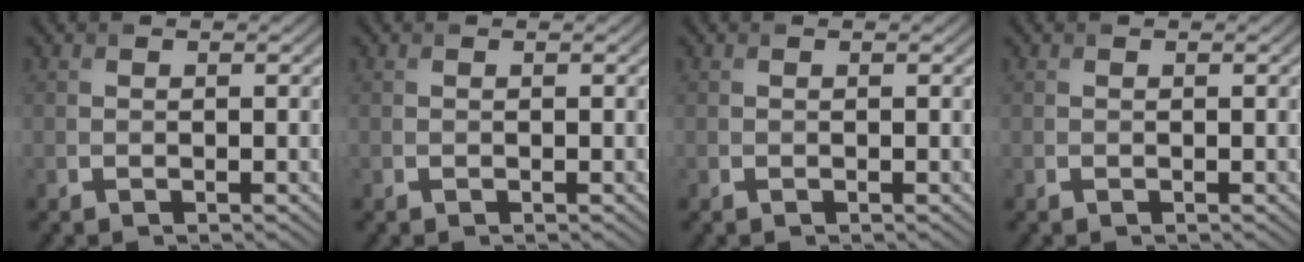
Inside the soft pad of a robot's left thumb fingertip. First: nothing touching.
{"total": 0.0}
{"total": 0.0}
{"total": 0.0}